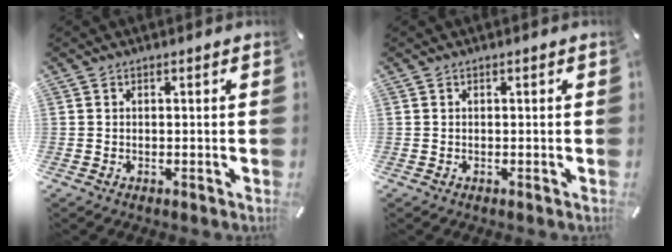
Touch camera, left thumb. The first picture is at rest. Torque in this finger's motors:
{"motor_torque": [0.00, 0.01, -0.05, 0.04, 0.00]}